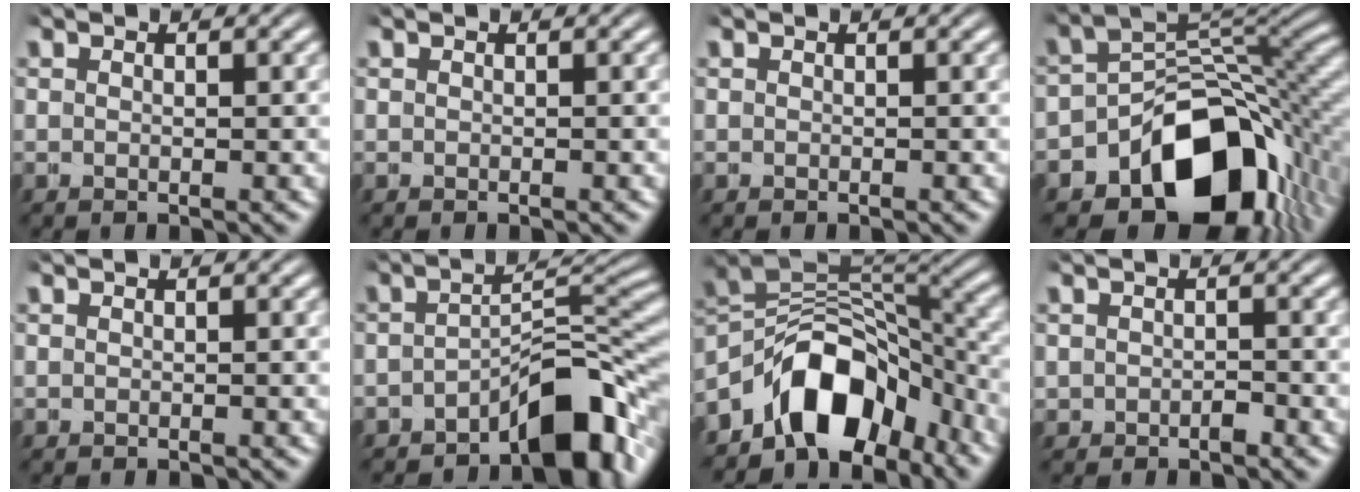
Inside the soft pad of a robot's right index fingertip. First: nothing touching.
{"total": 0.0}
{"total": 0.0}
{"total": 14.6, "force": [-7.5, 8.5, 9.3], "torque": [-0.136, -0.021, -0.110]}
{"total": 0.0}
{"total": 7.1, "force": [-4.4, 2.5, 5.0], "torque": [-0.062, -0.005, -0.065]}
{"total": 12.1, "force": [-3.4, 8.3, 8.1], "torque": [-0.152, -0.027, -0.052]}
{"total": 1.2, "force": [-0.5, 1.1, 0.0], "torque": [-0.009, 0.000, -0.004]}